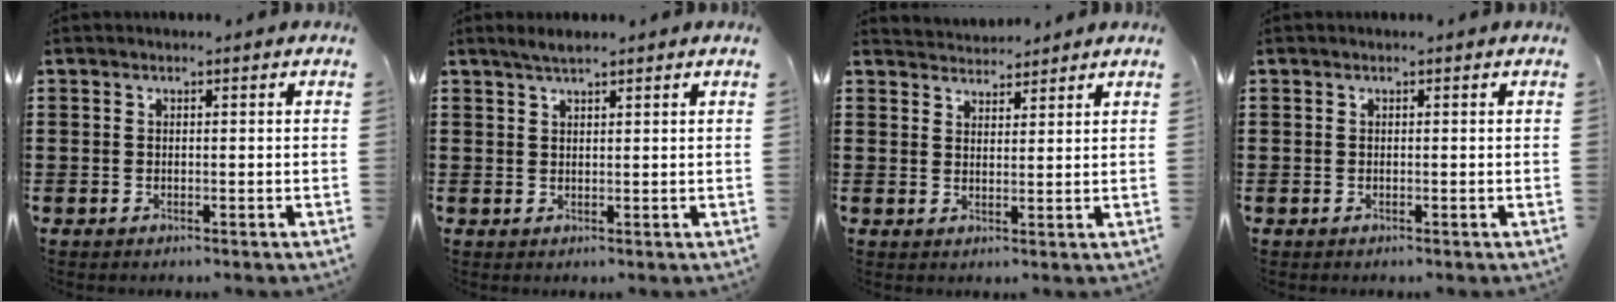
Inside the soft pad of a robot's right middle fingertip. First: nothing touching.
{"total": 1.6, "force": [1.4, 0.2, 0.8], "torque": [-0.018, 0.001, 0.026]}
{"total": 3.0, "force": [2.9, 0.4, -0.5], "torque": [0.008, -0.013, 0.054]}
{"total": 0.0}